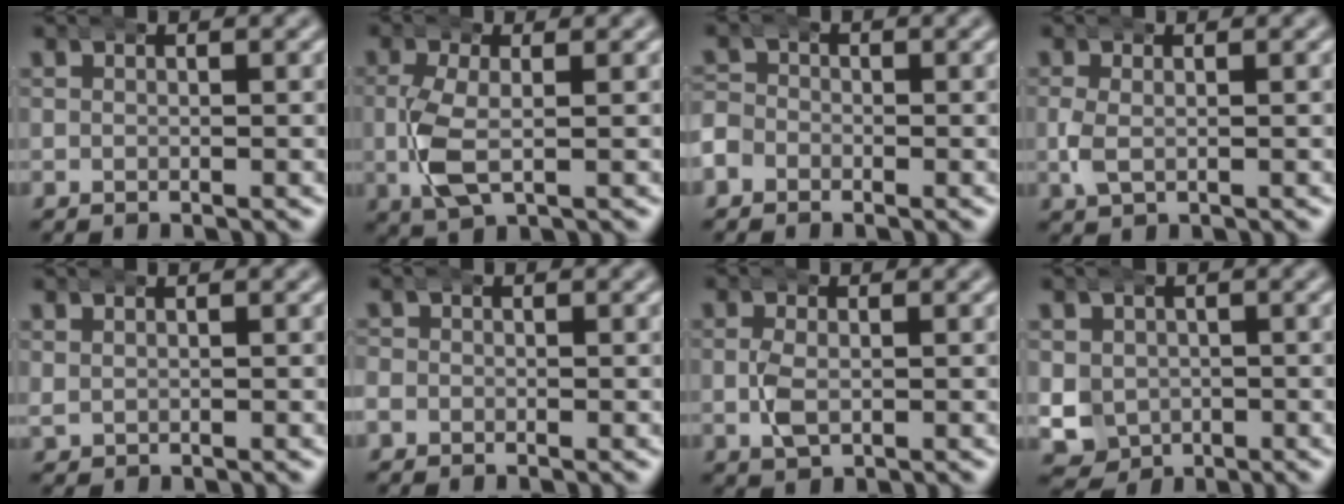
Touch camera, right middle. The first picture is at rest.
{"total": 3.8, "force": [-0.6, 1.9, 3.2], "torque": [-0.074, -0.004, -0.008]}
{"total": 2.3, "force": [-1.1, 2.0, 0.3], "torque": [-0.012, -0.003, -0.028]}
{"total": 2.0, "force": [-0.1, 1.3, 1.6], "torque": [-0.041, 0.002, -0.003]}
{"total": 1.1, "force": [0.6, 0.8, 0.5], "torque": [-0.012, 0.000, 0.013]}
{"total": 1.8, "force": [-0.4, 1.7, 0.4], "torque": [-0.024, -0.004, -0.011]}
{"total": 2.3, "force": [-0.5, 1.4, 1.7], "torque": [-0.036, 0.000, -0.008]}
{"total": 7.6, "force": [-1.7, 6.9, 2.6], "torque": [-0.062, -0.038, -0.018]}